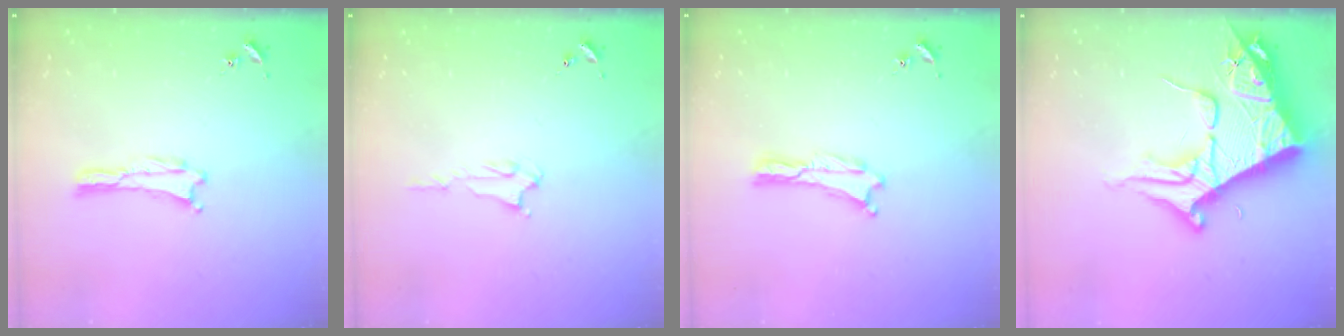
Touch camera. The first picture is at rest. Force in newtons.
{"total": 2.2, "press": 2.2, "slide": 0.4}
{"total": 0.0}
{"total": 12.0, "press": 11.9, "slide": 1.4}